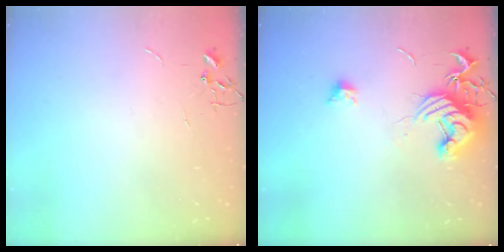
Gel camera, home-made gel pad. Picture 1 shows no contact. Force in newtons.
{"total": 13.8, "press": 13.8, "slide": 1.0}